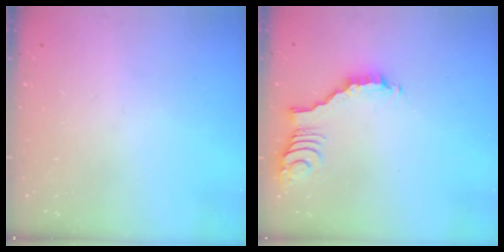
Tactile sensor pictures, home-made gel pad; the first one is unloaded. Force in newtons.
{"total": 2.6, "press": 2.6, "slide": 0.4}